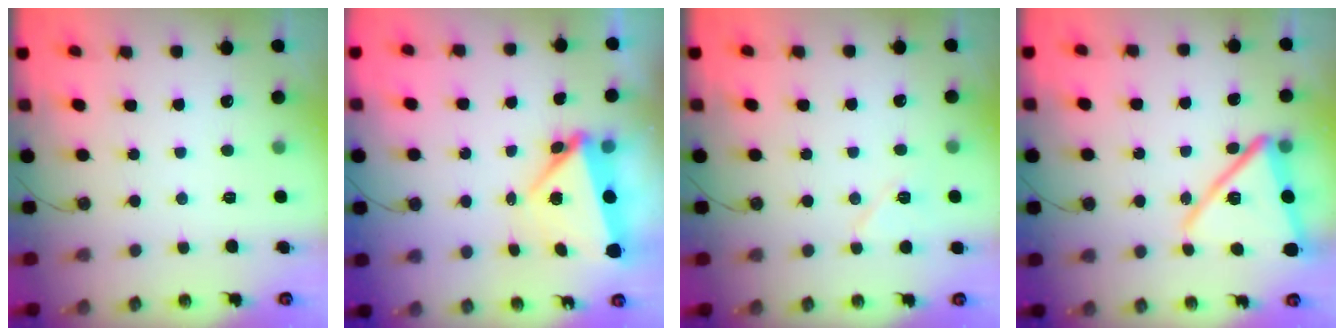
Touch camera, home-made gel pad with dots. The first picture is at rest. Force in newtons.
{"total": 5.3, "press": 5.2, "slide": 0.7}
{"total": 6.8, "press": 6.5, "slide": 1.8}
{"total": 17.0, "press": 16.9, "slide": 1.4}